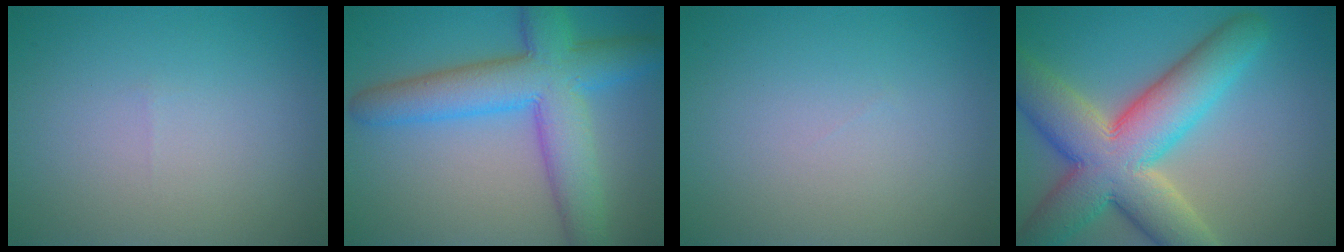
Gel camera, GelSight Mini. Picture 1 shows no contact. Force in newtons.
{"total": 8.8, "press": 8.8, "slide": 0.2}
{"total": 0.0}
{"total": 11.7, "press": 11.7, "slide": 0.9}